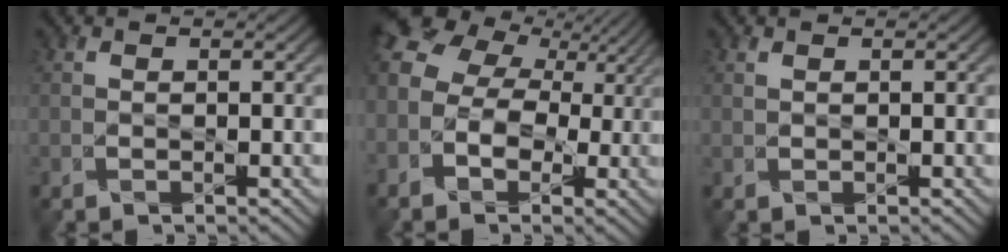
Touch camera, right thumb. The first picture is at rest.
{"total": 10.5, "force": [1.0, 8.0, 6.6], "torque": [-0.167, 0.015, 0.014]}
{"total": 0.5, "force": [0.5, 0.1, 0.1], "torque": [-0.008, -0.001, 0.013]}